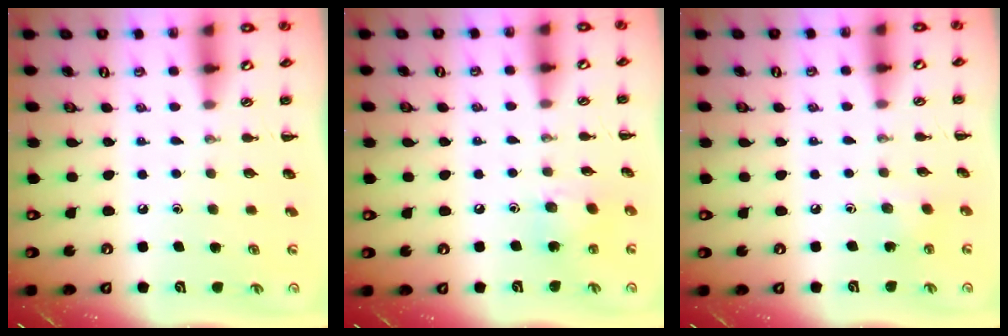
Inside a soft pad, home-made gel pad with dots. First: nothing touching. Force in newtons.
{"total": 6.5, "press": 6.4, "slide": 1.2}
{"total": 3.3, "press": 3.2, "slide": 1.0}